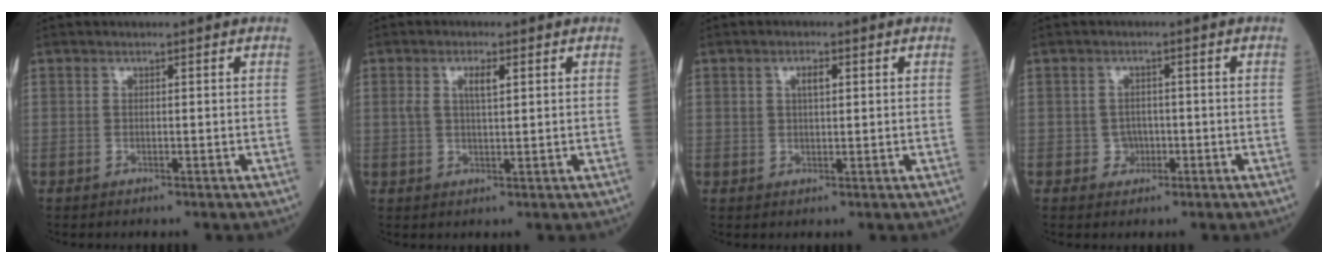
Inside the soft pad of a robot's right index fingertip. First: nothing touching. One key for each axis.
{"total": 3.3, "fx": 1.2, "fy": 0.8, "fz": 3.0, "tx": -0.059, "ty": 0.004, "tz": 0.022}
{"total": 2.5, "fx": 0.9, "fy": 0.9, "fz": 2.2, "tx": -0.041, "ty": 0.002, "tz": 0.017}
{"total": 2.2, "fx": -0.8, "fy": 2.0, "fz": 0.5, "tx": -0.002, "ty": 0.008, "tz": -0.011}